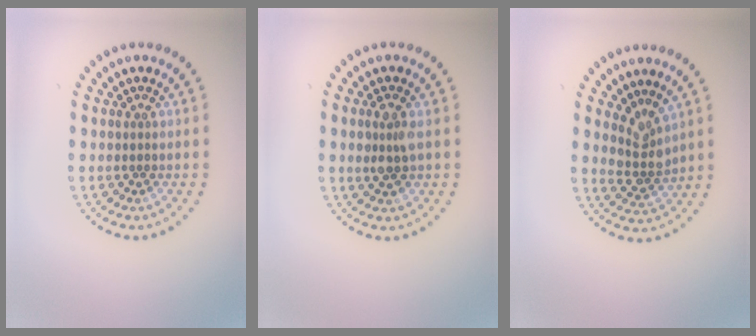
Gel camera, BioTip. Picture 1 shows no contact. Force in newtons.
{"total": 2.2, "press": 2.1, "slide": 0.4}
{"total": 2.7, "press": 2.0, "slide": 1.8}